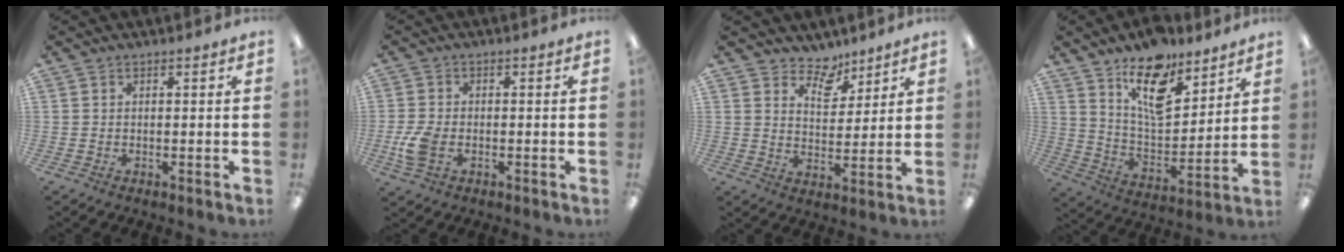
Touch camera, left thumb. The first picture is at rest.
{"total": 6.3, "force": [-1.7, 4.1, 4.4], "torque": [-0.095, -0.002, -0.035]}
{"total": 7.4, "force": [6.0, 3.9, 1.7], "torque": [-0.019, -0.041, 0.108]}
{"total": 15.5, "force": [10.9, 6.8, 8.8], "torque": [-0.137, -0.062, 0.188]}